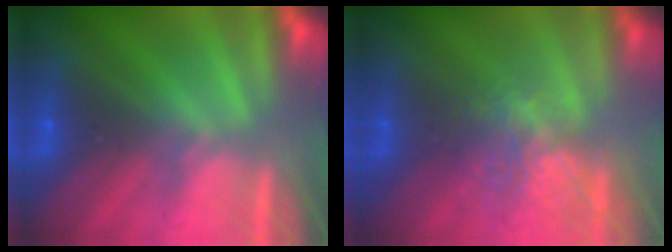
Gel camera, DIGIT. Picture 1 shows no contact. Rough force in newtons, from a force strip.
{"total": 3.7}